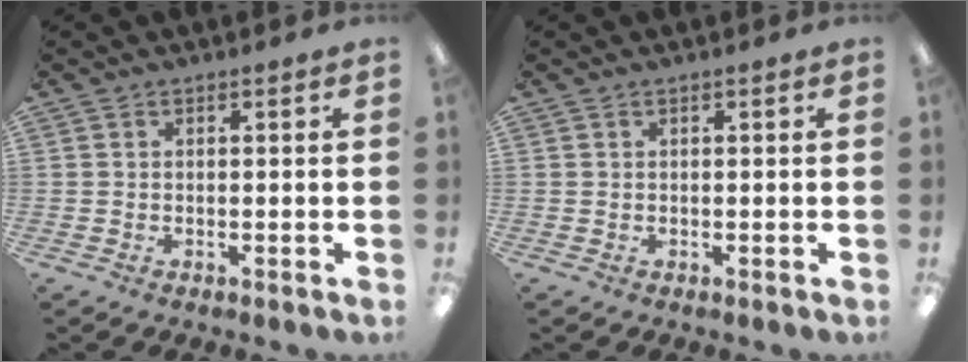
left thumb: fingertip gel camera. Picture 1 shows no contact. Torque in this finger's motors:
{"motor_torque": [0.00, 0.00, -0.08, 0.08, 0.00]}